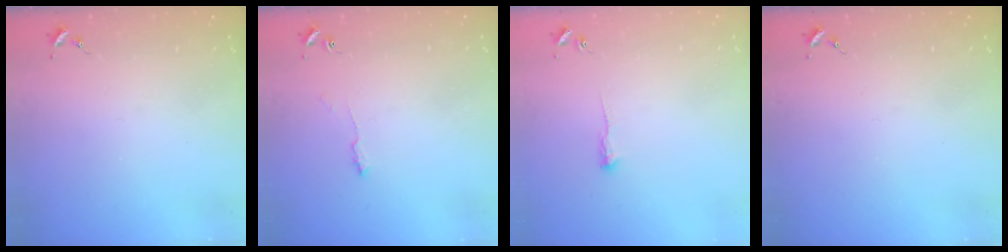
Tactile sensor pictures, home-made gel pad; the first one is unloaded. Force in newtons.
{"total": 4.1, "press": 4.0, "slide": 0.6}
{"total": 3.5, "press": 3.5, "slide": 0.6}
{"total": 0.0}